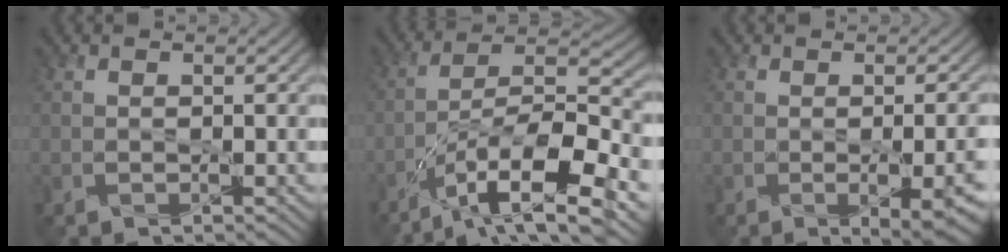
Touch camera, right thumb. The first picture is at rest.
{"total": 14.9, "force": [-8.7, 4.5, 11.2], "torque": [-0.210, -0.010, -0.154]}
{"total": 6.3, "force": [-2.1, 2.0, 5.6], "torque": [-0.075, -0.017, -0.012]}